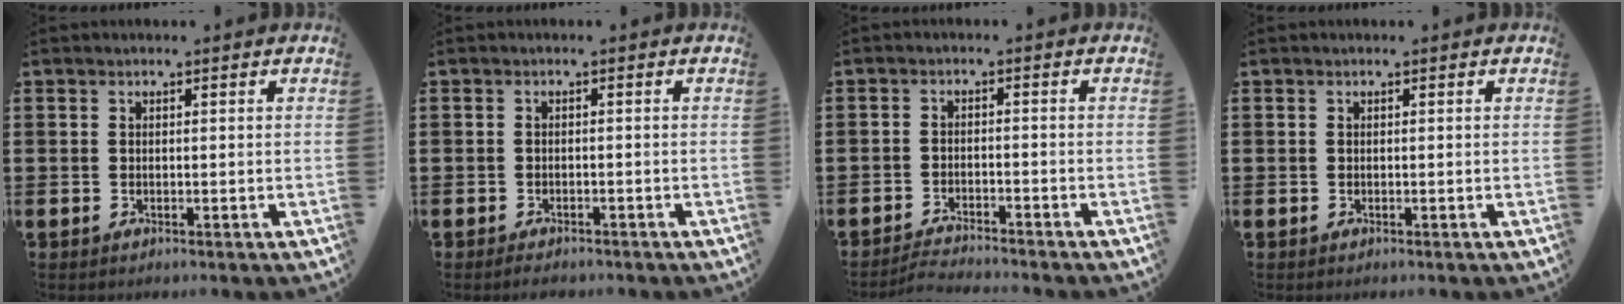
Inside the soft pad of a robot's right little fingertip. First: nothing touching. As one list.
[{"total": 1.0, "force": [-0.9, 0.2, 0.2], "torque": [-0.007, 0.000, -0.019]}, {"total": 2.3, "force": [-2.3, -0.1, 0.0], "torque": [-0.004, 0.003, -0.049]}, {"total": 0.0}]